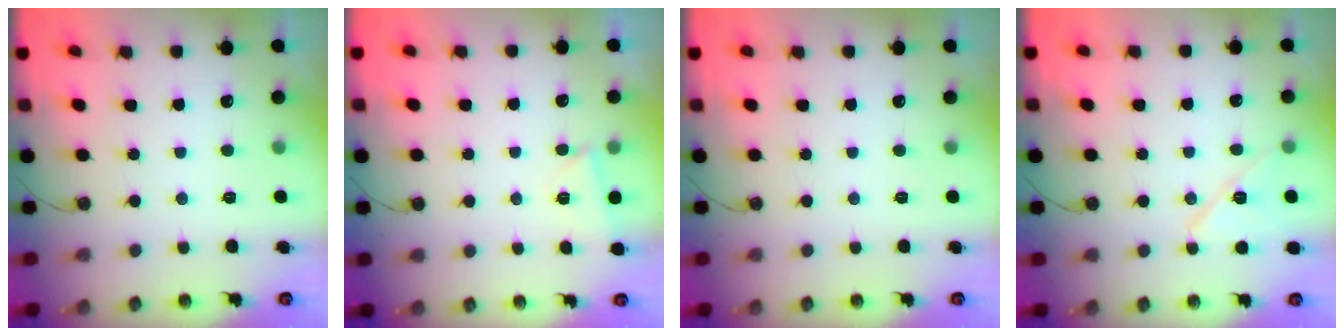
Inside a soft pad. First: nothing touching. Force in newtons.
{"total": 2.7, "press": 2.7, "slide": 0.3}
{"total": 0.0}
{"total": 9.8, "press": 9.7, "slide": 1.1}